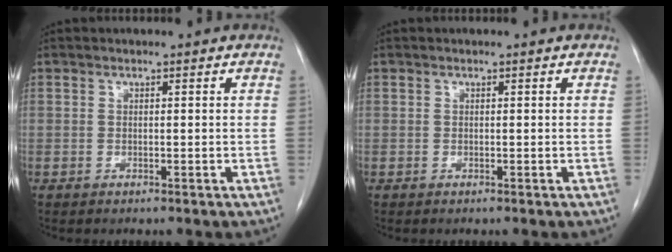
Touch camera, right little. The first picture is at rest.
{"total": 0.0}